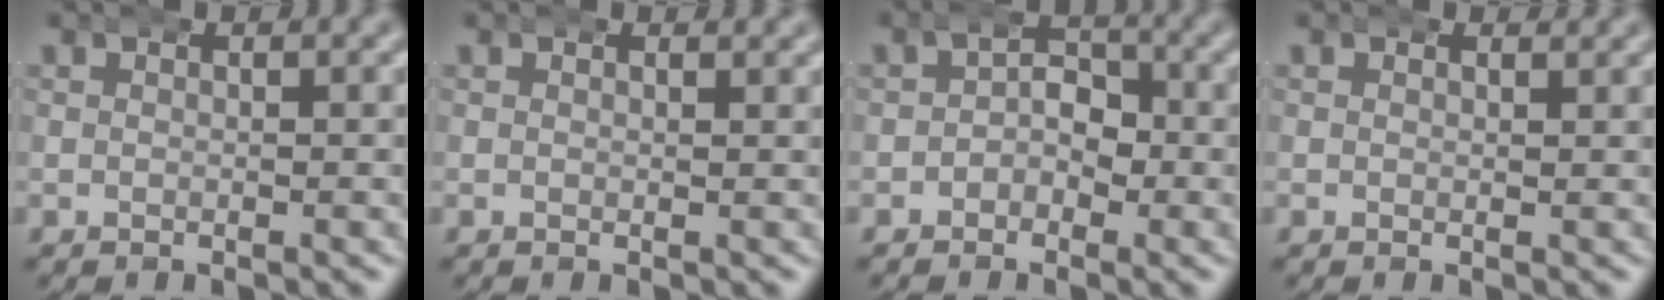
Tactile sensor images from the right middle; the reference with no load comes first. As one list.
[{"total": 0.8, "force": [0.8, 0.1, 0.1], "torque": [0.001, -0.003, 0.010]}, {"total": 2.8, "force": [-0.5, 2.3, 1.4], "torque": [-0.009, 0.002, -0.018]}, {"total": 0.8, "force": [0.8, 0.1, 0.0], "torque": [0.003, -0.004, 0.010]}]